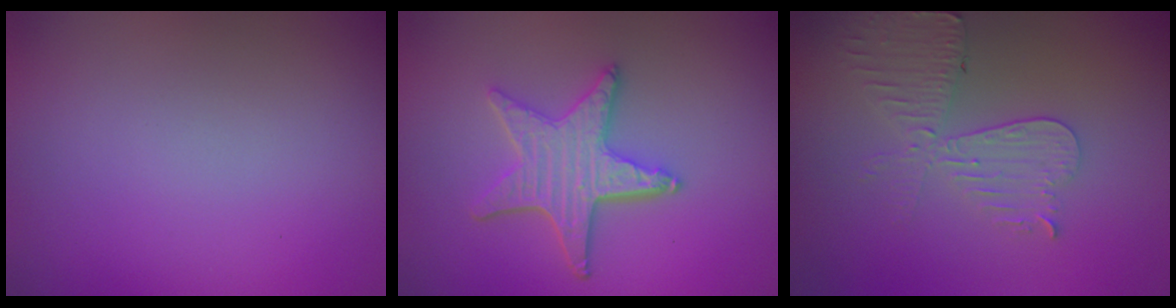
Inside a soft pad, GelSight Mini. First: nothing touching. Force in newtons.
{"total": 4.3, "press": 3.7, "slide": 2.3}
{"total": 4.2, "press": 3.7, "slide": 2.1}